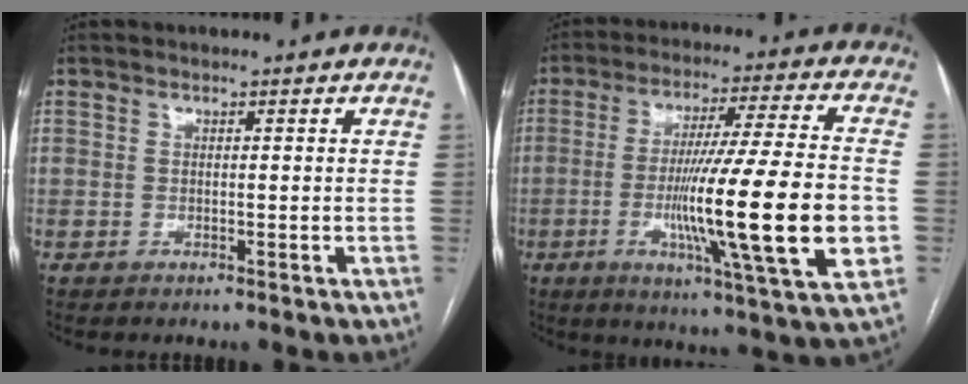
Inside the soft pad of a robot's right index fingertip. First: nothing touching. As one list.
[{"total": 20.7, "force": [-4.1, -0.1, 20.3], "torque": [-0.318, -0.016, -0.070]}]